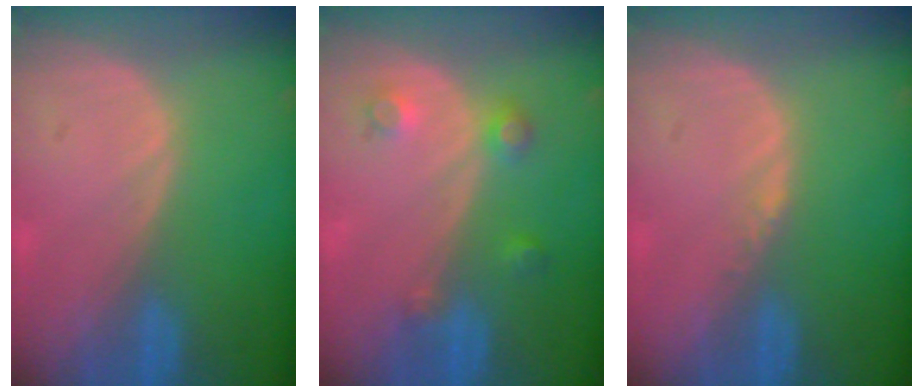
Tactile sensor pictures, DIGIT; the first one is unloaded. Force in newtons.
{"total": 3.6, "press": 3.2, "slide": 1.6}
{"total": 0.8, "press": 0.6, "slide": 0.4}